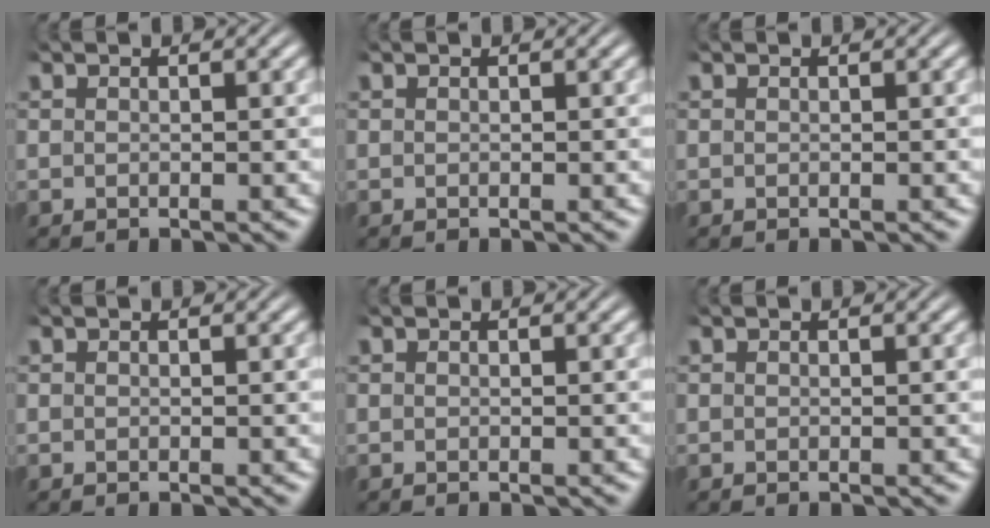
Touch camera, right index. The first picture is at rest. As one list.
[{"total": 0.0}, {"total": 0.0}, {"total": 0.0}, {"total": 0.0}, {"total": 0.0}]